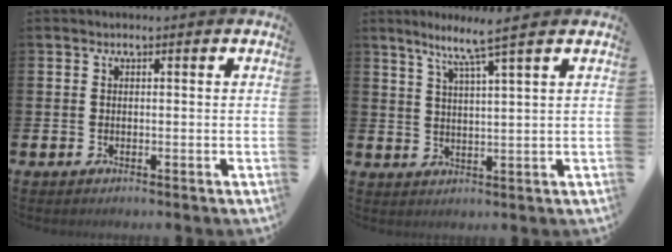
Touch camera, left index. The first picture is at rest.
{"total": 5.3, "force": [4.2, -0.8, 3.1], "torque": [-0.075, -0.019, 0.068]}